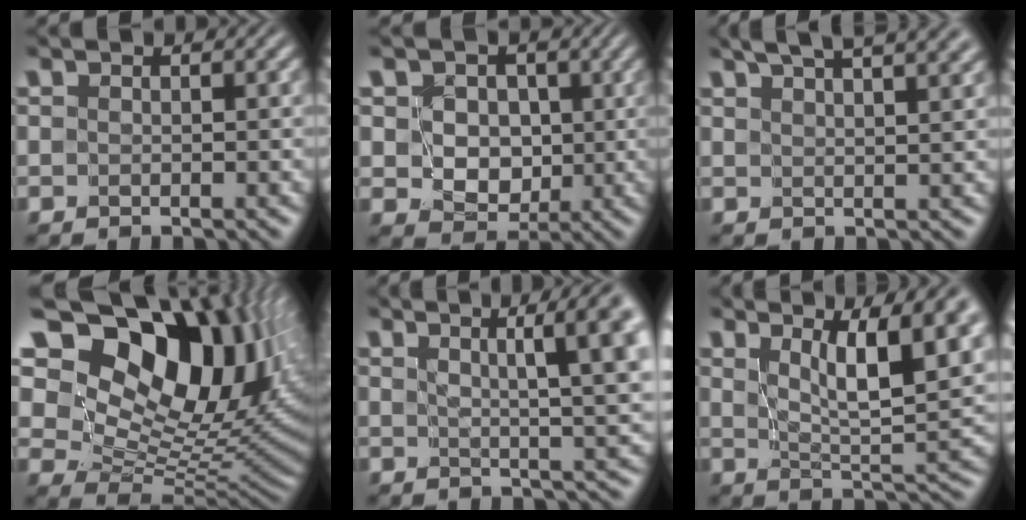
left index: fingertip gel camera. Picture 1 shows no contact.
{"total": 4.8, "force": [1.0, 4.1, 2.2], "torque": [-0.038, 0.006, 0.011]}
{"total": 8.2, "force": [6.1, 2.5, 4.9], "torque": [-0.039, 0.039, 0.051]}
{"total": 16.1, "force": [7.0, 10.2, 10.3], "torque": [-0.178, 0.029, 0.123]}
{"total": 8.7, "force": [3.1, 2.0, 7.9], "torque": [-0.074, 0.021, 0.041]}
{"total": 8.9, "force": [3.8, 2.2, 7.7], "torque": [-0.111, 0.004, 0.070]}